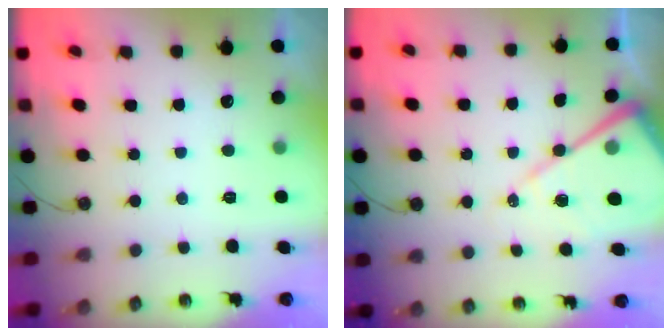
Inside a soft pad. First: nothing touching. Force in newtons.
{"total": 14.1, "press": 14.0, "slide": 1.4}